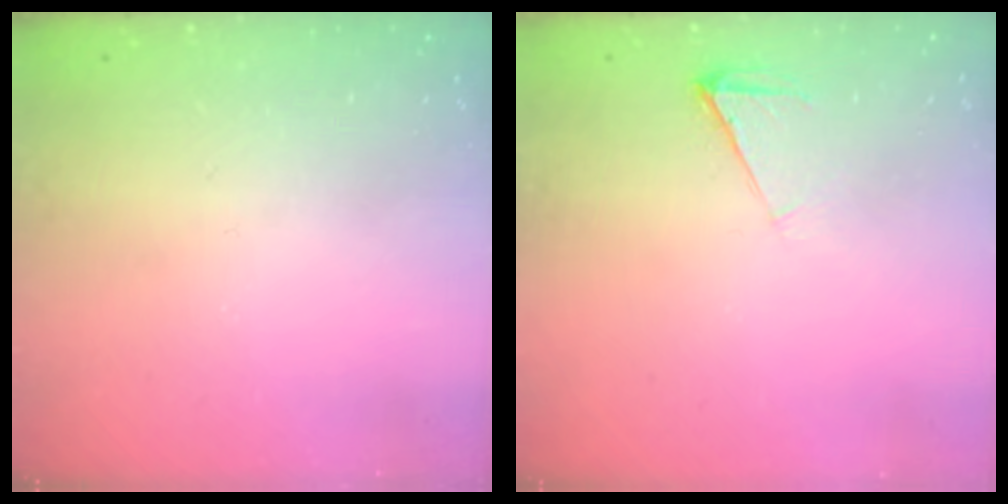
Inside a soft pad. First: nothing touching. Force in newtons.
{"total": 4.4, "press": 4.3, "slide": 0.7}